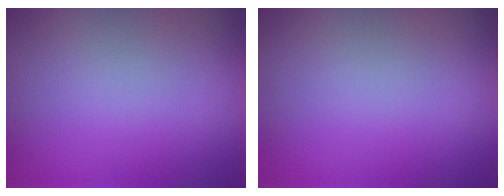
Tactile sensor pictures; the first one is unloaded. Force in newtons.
{"total": 0.0}